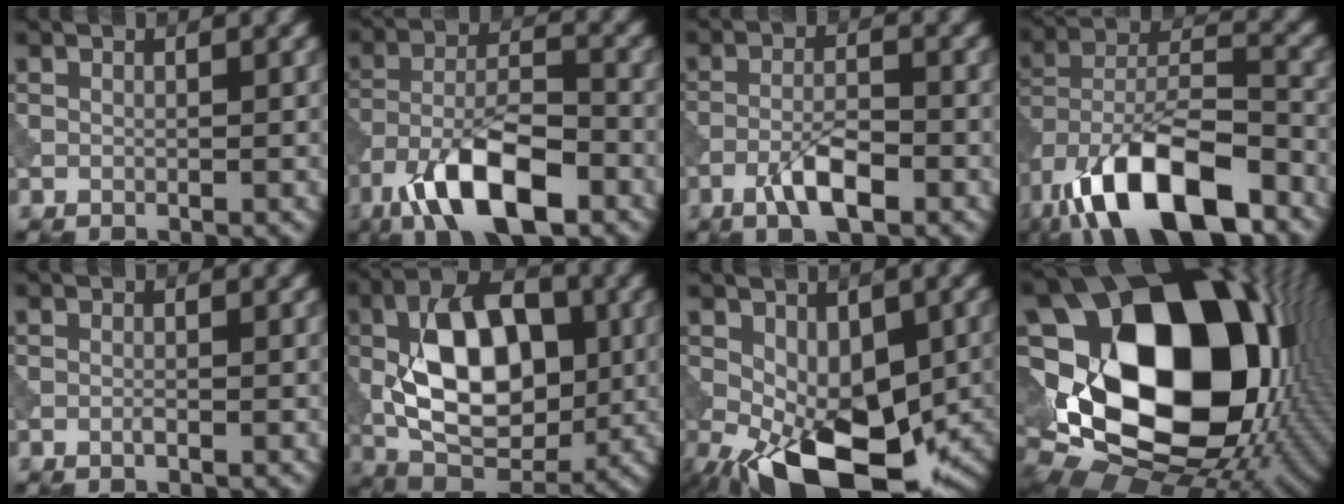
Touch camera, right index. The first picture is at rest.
{"total": 10.4, "force": [-5.9, 4.0, 7.6], "torque": [-0.133, 0.008, -0.111]}
{"total": 4.4, "force": [-2.4, 1.2, 3.4], "torque": [-0.068, 0.005, -0.051]}
{"total": 13.9, "force": [-8.4, 5.9, 9.4], "torque": [-0.171, -0.004, -0.153]}
{"total": 0.5, "force": [-0.3, 0.0, 0.4], "torque": [-0.010, 0.000, -0.007]}
{"total": 11.5, "force": [0.4, 6.5, 9.4], "torque": [-0.157, 0.015, -0.001]}
{"total": 13.4, "force": [-4.8, 7.1, 10.3], "torque": [-0.166, -0.036, -0.067]}
{"total": 20.2, "force": [1.4, 14.6, 13.9], "torque": [-0.271, -0.030, 0.047]}